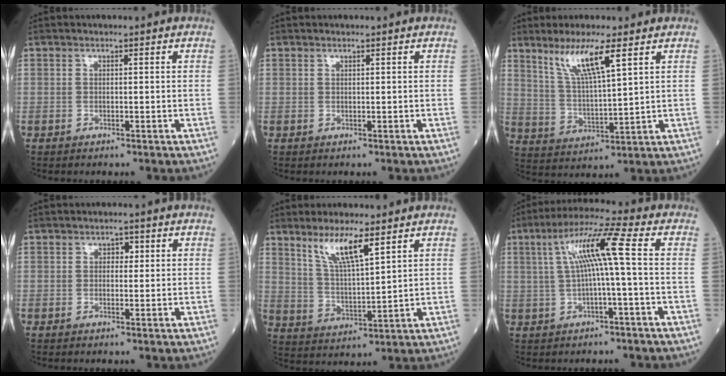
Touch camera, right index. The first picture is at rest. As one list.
[{"total": 0.0}, {"total": 8.8, "force": [5.2, 0.4, 7.1], "torque": [-0.139, -0.004, 0.104]}, {"total": 1.5, "force": [0.4, 1.0, 1.0], "torque": [-0.009, 0.003, 0.003]}, {"total": 7.9, "force": [5.1, 0.8, 6.0], "torque": [-0.119, -0.005, 0.100]}, {"total": 8.9, "force": [1.0, -0.6, 8.8], "torque": [-0.163, 0.026, 0.020]}]